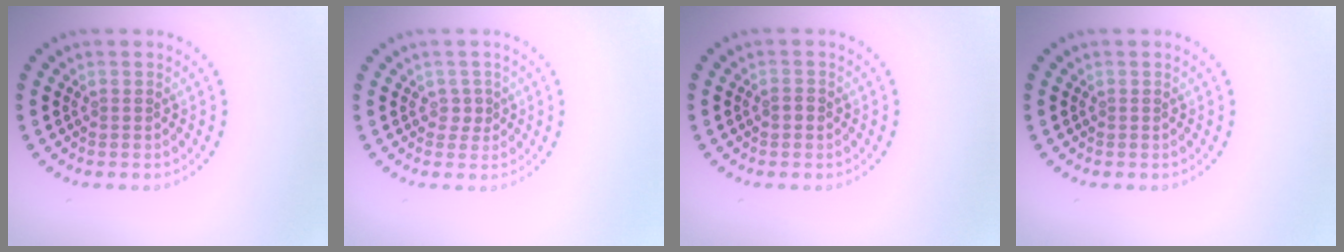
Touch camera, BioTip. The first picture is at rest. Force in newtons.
{"total": 0.9, "press": 0.8, "slide": 0.5}
{"total": 0.8, "press": 0.8, "slide": 0.1}
{"total": 0.0}